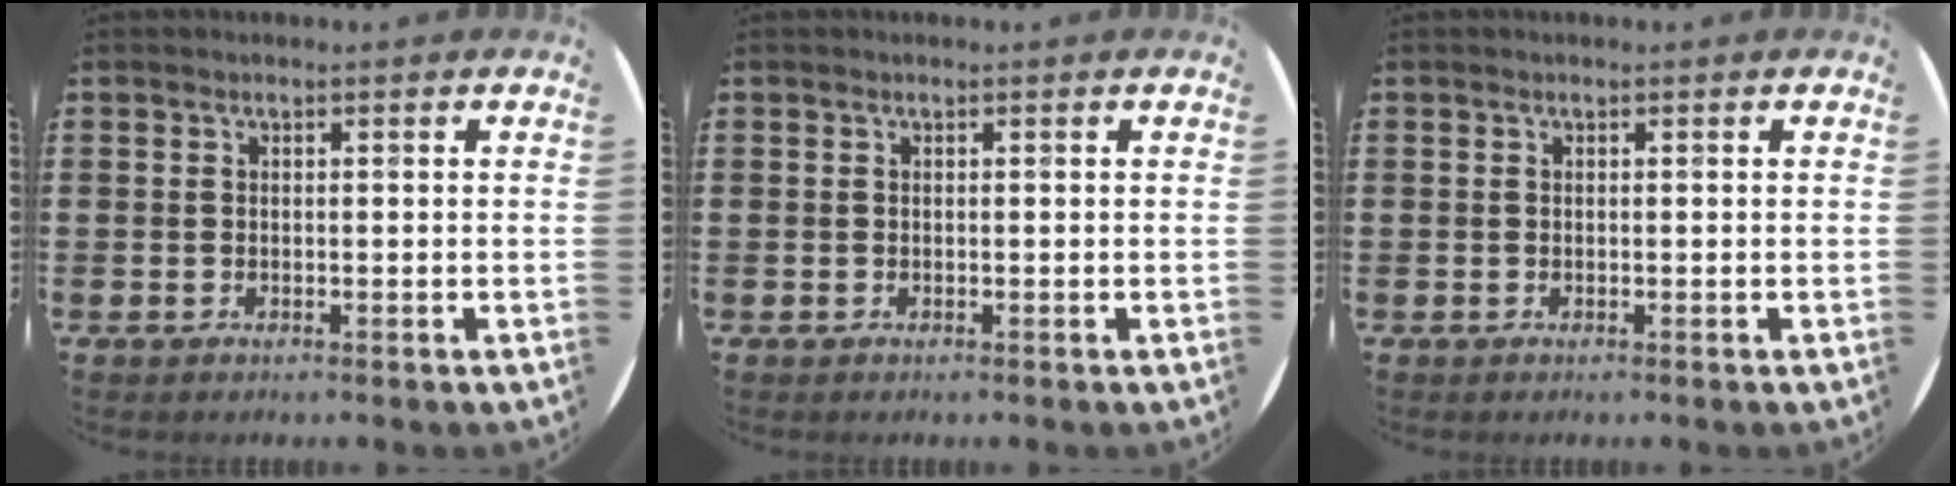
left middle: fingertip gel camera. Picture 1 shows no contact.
{"total": 0.0}
{"total": 0.0}